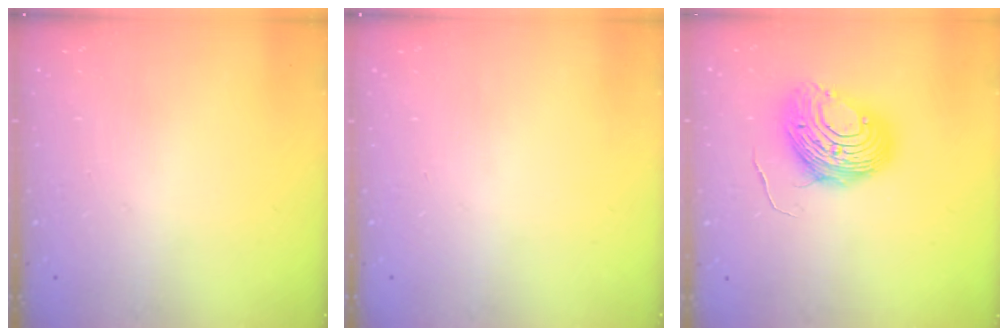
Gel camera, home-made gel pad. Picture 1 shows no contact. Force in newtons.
{"total": 0.0}
{"total": 11.8, "press": 11.7, "slide": 1.2}